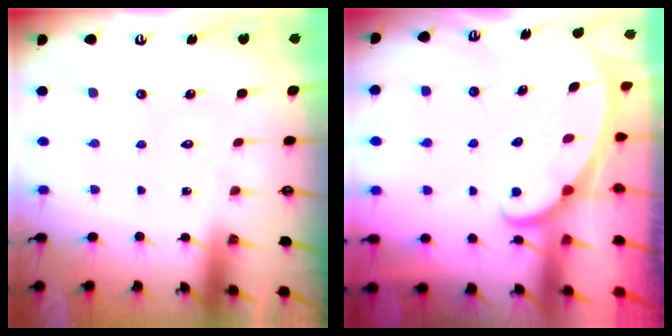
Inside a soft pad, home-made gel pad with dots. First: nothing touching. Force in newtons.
{"total": 1.9, "press": 1.9, "slide": 0.1}